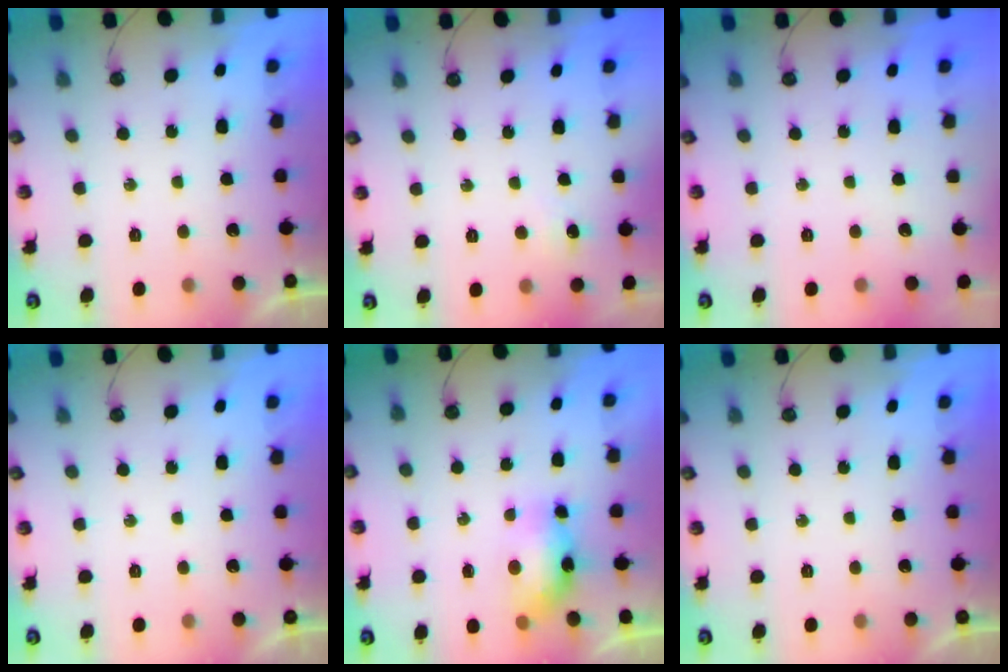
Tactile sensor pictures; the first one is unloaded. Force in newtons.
{"total": 2.3, "press": 2.0, "slide": 1.0}
{"total": 0.0}
{"total": 0.0}
{"total": 7.1, "press": 7.1, "slide": 0.7}
{"total": 0.0}